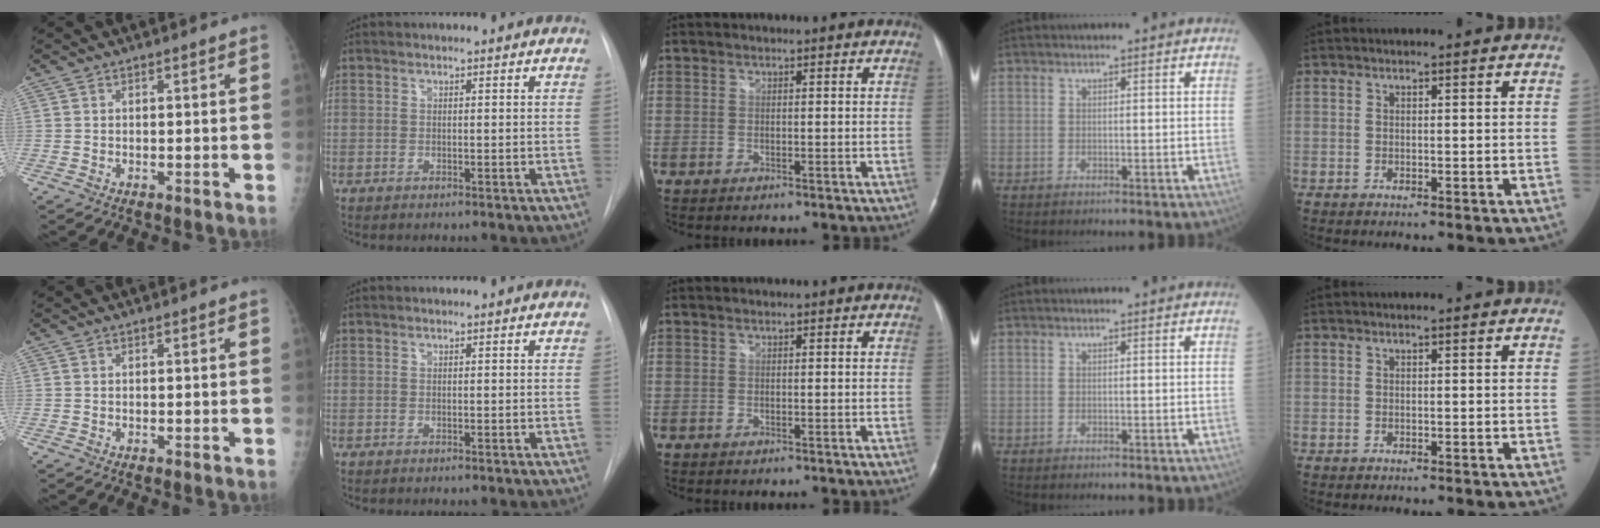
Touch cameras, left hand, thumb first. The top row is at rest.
{}